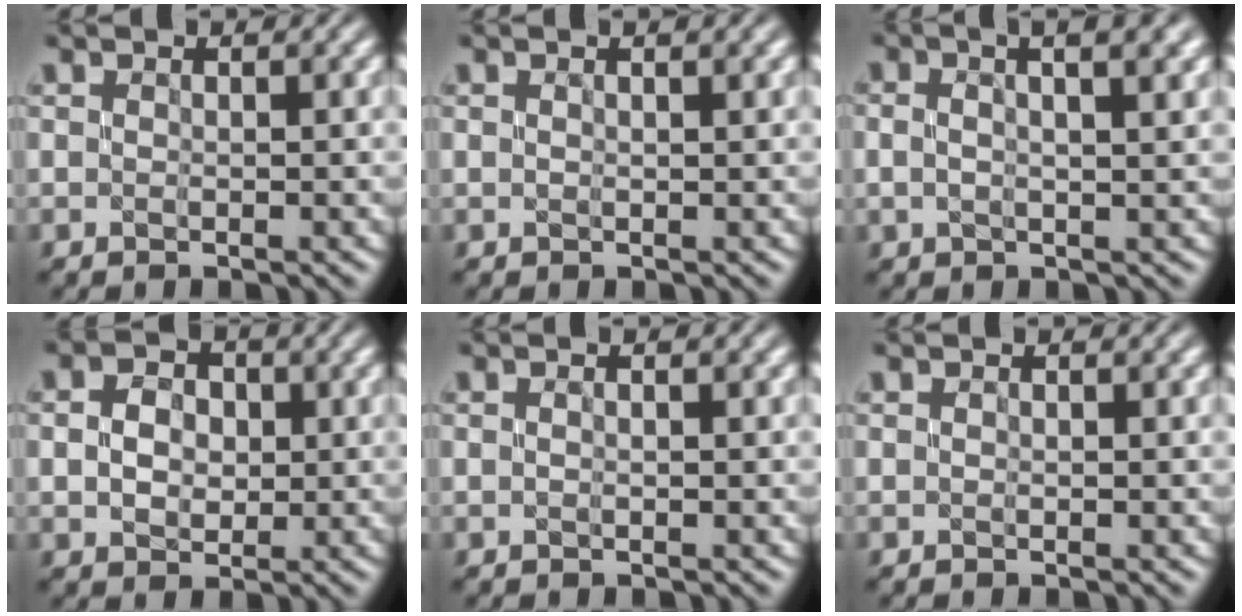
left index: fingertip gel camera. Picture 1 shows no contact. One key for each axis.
{"total": 1.3, "fx": 0.7, "fy": 0.3, "fz": 1.1, "tx": -0.020, "ty": 0.001, "tz": 0.006}
{"total": 6.3, "fx": 2.7, "fy": 2.5, "fz": 5.1, "tx": -0.061, "ty": 0.026, "tz": 0.009}
{"total": 3.2, "fx": 0.1, "fy": 2.6, "fz": 2.0, "tx": -0.040, "ty": 0.002, "tz": -0.001}
{"total": 0.8, "fx": 0.2, "fy": 0.1, "fz": 0.7, "tx": -0.015, "ty": 0.001, "tz": 0.000}
{"total": 0.0}